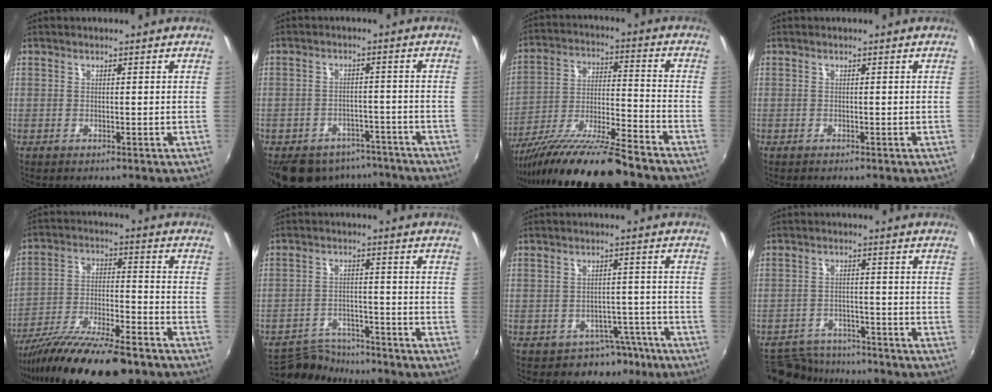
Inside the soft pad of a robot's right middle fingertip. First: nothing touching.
{"total": 14.1, "force": [-10.7, 7.8, 5.0], "torque": [-0.116, 0.009, -0.133]}
{"total": 17.2, "force": [-14.1, 0.8, 9.9], "torque": [-0.197, -0.032, -0.248]}
{"total": 0.0}
{"total": 18.2, "force": [-14.3, 3.3, 10.7], "torque": [-0.205, -0.045, -0.243]}
{"total": 8.6, "force": [-8.2, 2.4, 1.4], "torque": [-0.051, 0.006, -0.133]}
{"total": 6.3, "force": [-4.5, 4.3, 1.2], "torque": [-0.019, 0.029, -0.047]}
{"total": 11.0, "force": [-9.9, 3.9, 2.6], "torque": [-0.074, 0.005, -0.154]}